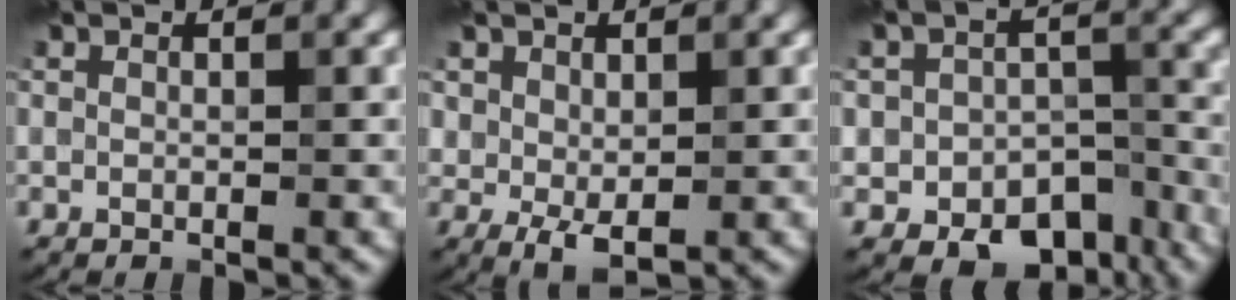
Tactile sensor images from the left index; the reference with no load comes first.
{"total": 2.6, "force": [0.4, 1.7, 1.9], "torque": [-0.035, -0.006, 0.013]}
{"total": 8.1, "force": [-4.5, 5.5, 3.9], "torque": [-0.039, -0.011, -0.059]}